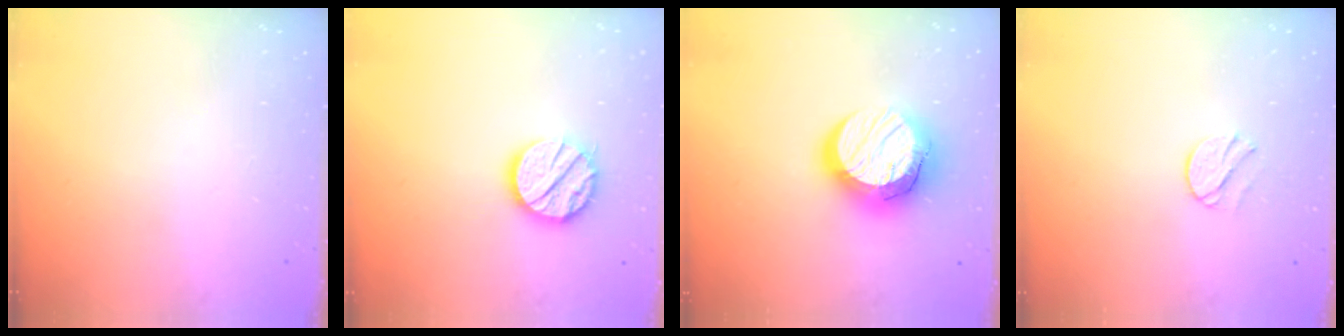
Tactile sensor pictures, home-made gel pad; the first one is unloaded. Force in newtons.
{"total": 14.1, "press": 14.1, "slide": 1.1}
{"total": 16.3, "press": 16.3, "slide": 1.1}
{"total": 5.5, "press": 5.4, "slide": 0.6}